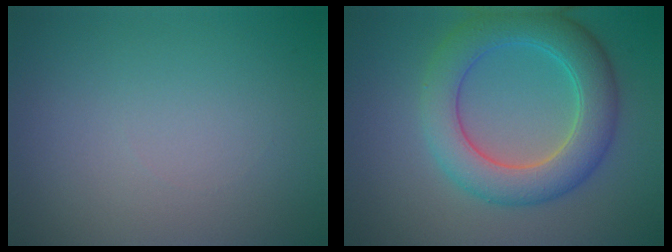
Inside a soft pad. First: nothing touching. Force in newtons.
{"total": 6.5, "press": 6.5, "slide": 0.3}